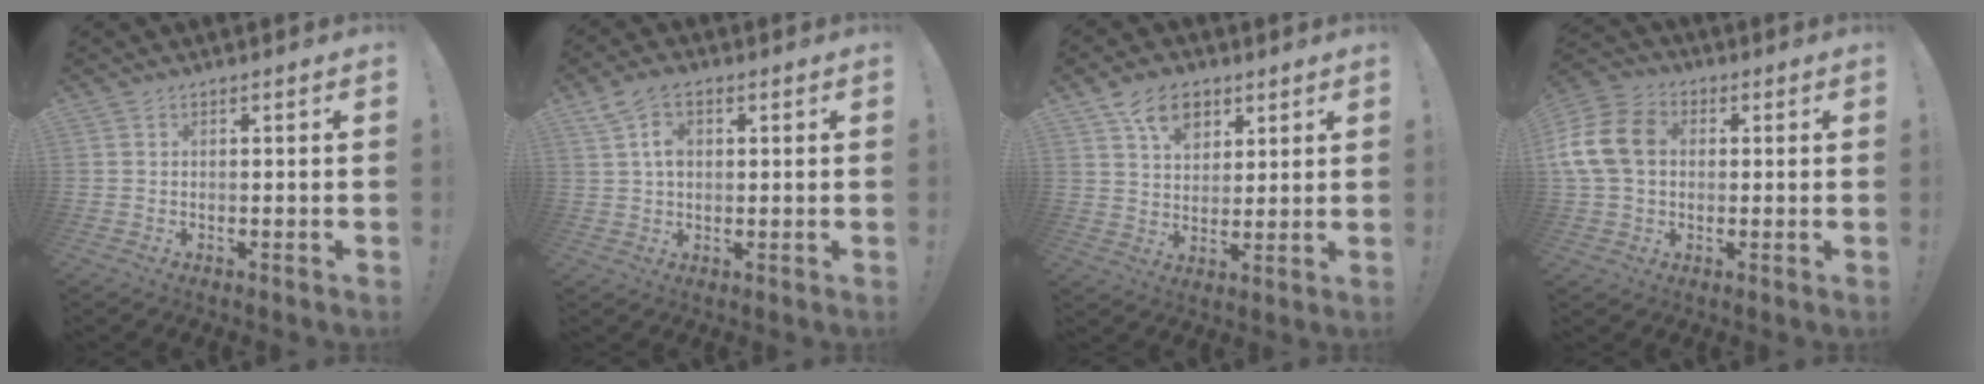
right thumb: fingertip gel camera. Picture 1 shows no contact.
{"total": 7.2, "force": [2.3, 4.6, 5.0], "torque": [-0.086, 0.005, 0.046]}
{"total": 10.4, "force": [5.8, 7.1, 5.1], "torque": [-0.074, -0.023, 0.109]}
{"total": 14.8, "force": [1.7, 11.4, 9.3], "torque": [-0.180, 0.014, 0.038]}